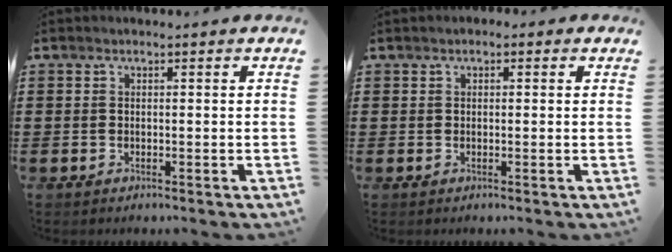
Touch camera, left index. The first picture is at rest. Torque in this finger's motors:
{"motor_torque": [2.14, 0.00, 0.58, 0.07]}